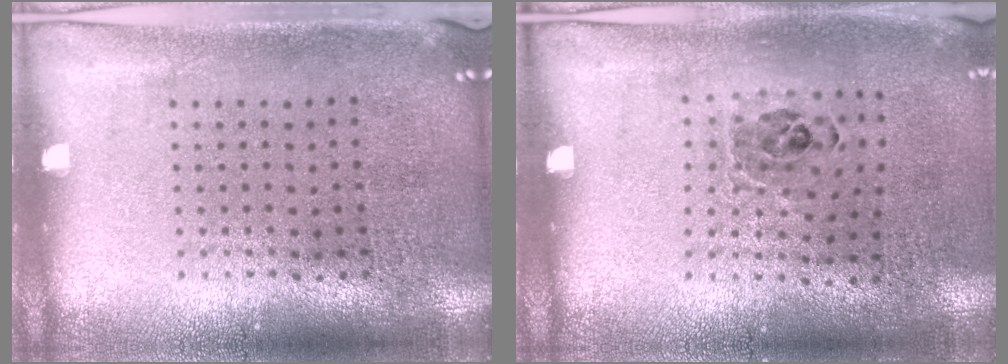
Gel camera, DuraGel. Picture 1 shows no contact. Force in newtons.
{"total": 0.9, "press": 0.8, "slide": 0.3}